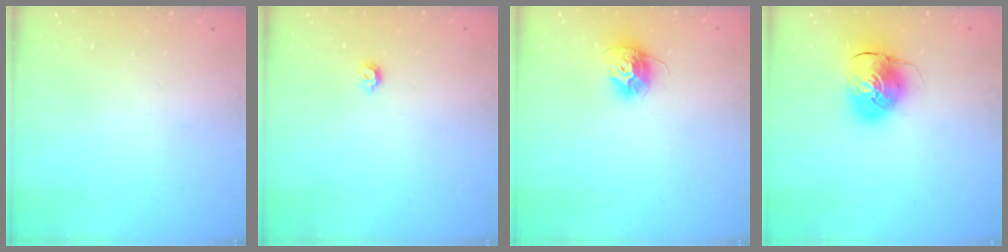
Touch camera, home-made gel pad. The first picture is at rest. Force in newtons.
{"total": 4.1, "press": 4.0, "slide": 0.8}
{"total": 10.5, "press": 10.4, "slide": 0.9}
{"total": 9.6, "press": 9.4, "slide": 1.7}